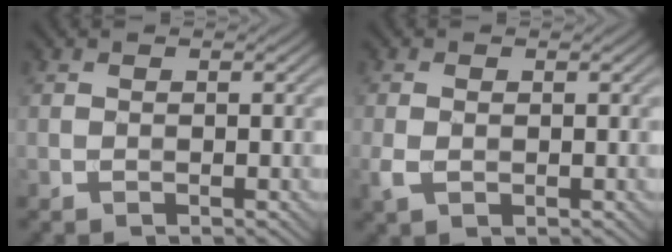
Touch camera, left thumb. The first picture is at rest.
{"total": 2.2, "force": [-0.4, 1.2, 1.8], "torque": [-0.046, -0.003, -0.007]}